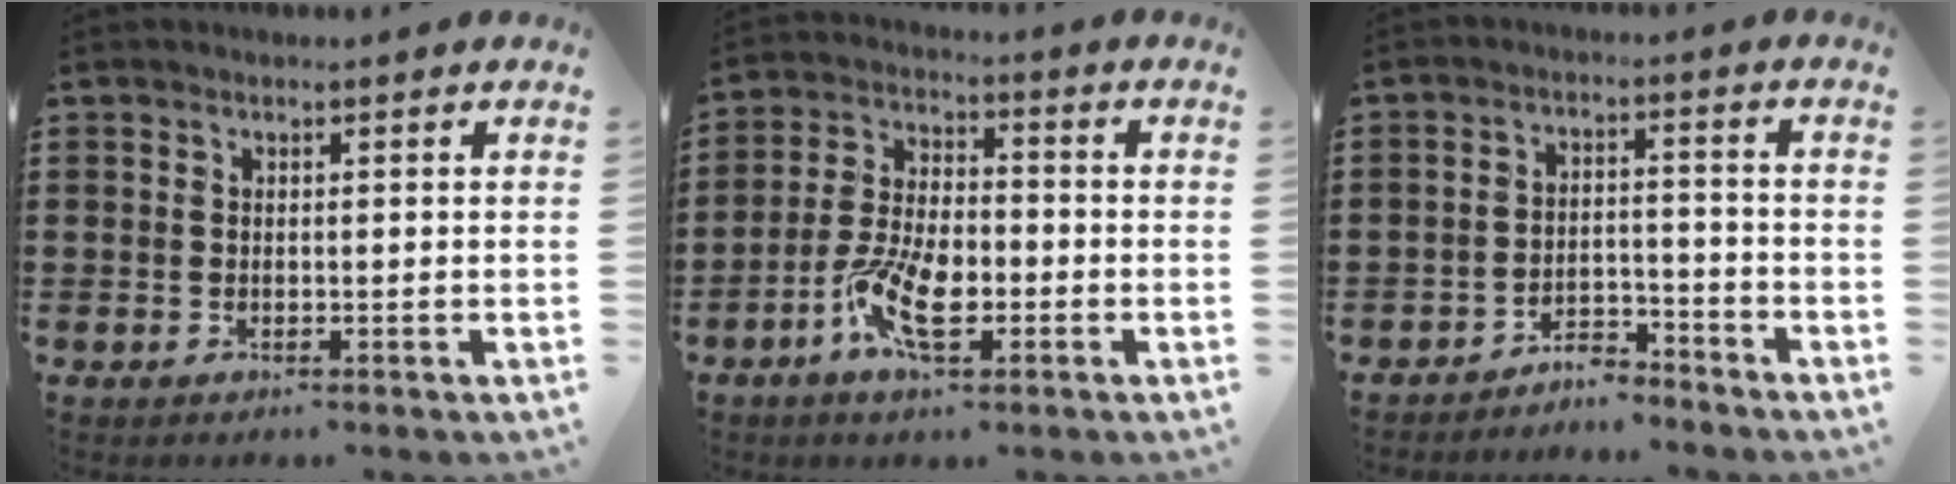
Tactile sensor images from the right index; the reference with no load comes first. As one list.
[{"total": 9.0, "force": [-3.7, 4.0, 7.1], "torque": [-0.163, -0.004, -0.072]}, {"total": 4.1, "force": [-4.0, 0.6, 0.4], "torque": [-0.014, 0.006, -0.083]}]